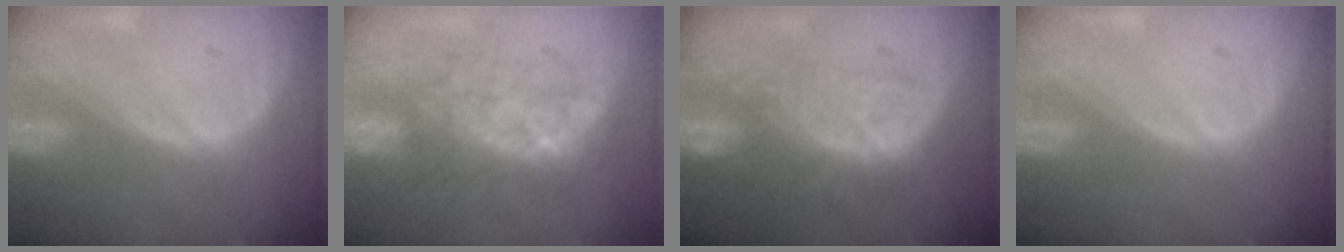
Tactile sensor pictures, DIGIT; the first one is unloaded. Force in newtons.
{"total": 7.7, "press": 7.4, "slide": 1.8}
{"total": 9.5, "press": 8.5, "slide": 4.1}
{"total": 0.0}